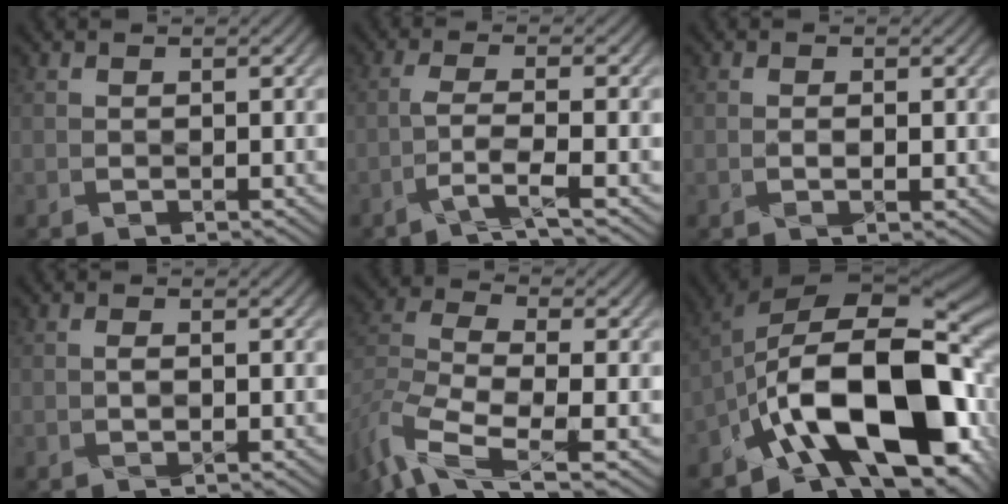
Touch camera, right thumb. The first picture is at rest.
{"total": 3.6, "force": [-2.1, 0.2, 3.0], "torque": [-0.062, 0.006, -0.053]}
{"total": 0.9, "force": [-0.1, 0.4, 0.8], "torque": [-0.014, -0.002, 0.000]}
{"total": 0.6, "force": [-0.2, 0.1, 0.5], "torque": [-0.010, 0.001, -0.002]}
{"total": 11.6, "force": [-6.1, 5.3, 8.4], "torque": [-0.211, -0.013, -0.113]}
{"total": 18.3, "force": [-6.7, 9.0, 14.5], "torque": [-0.248, 0.008, -0.120]}